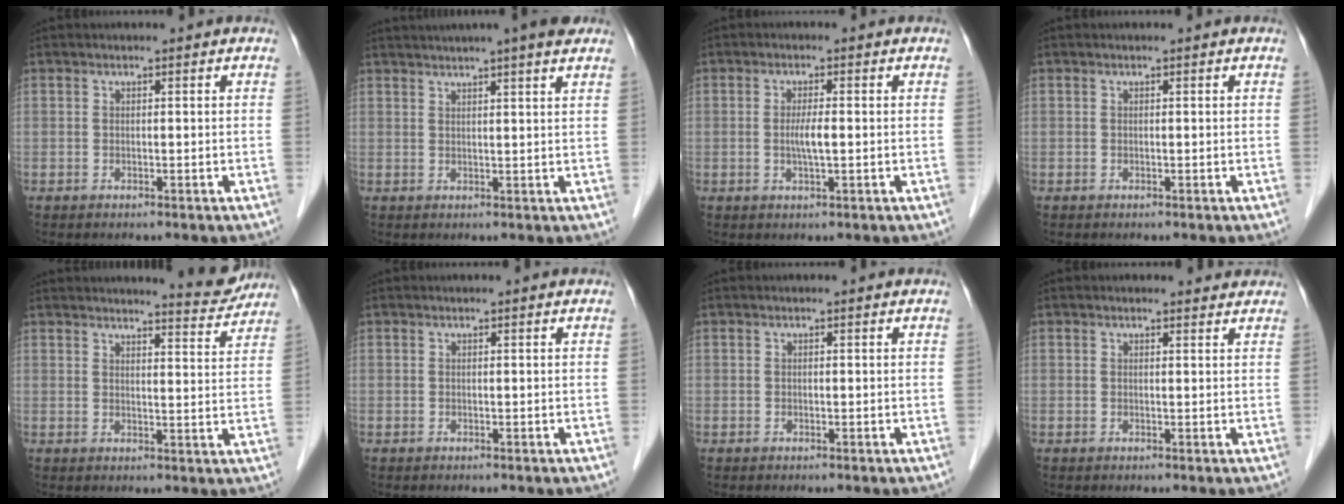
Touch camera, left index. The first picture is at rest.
{"total": 8.8, "force": [7.2, -0.2, 5.1], "torque": [-0.077, 0.024, 0.089]}
{"total": 2.8, "force": [-0.3, 0.3, 2.7], "torque": [-0.055, -0.002, -0.004]}
{"total": 0.0}
{"total": 6.0, "force": [5.9, 0.4, 0.9], "torque": [-0.017, -0.022, 0.066]}
{"total": 0.0}
{"total": 0.0}
{"total": 1.7, "force": [1.6, 0.6, 0.1], "torque": [-0.008, 0.001, 0.012]}